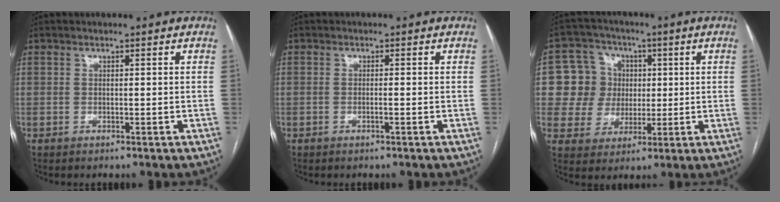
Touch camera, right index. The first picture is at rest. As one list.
[{"total": 0.7, "force": [-0.3, -0.1, 0.7], "torque": [-0.015, 0.002, -0.002]}, {"total": 9.0, "force": [1.2, 8.8, 1.5], "torque": [-0.033, 0.036, 0.026]}]